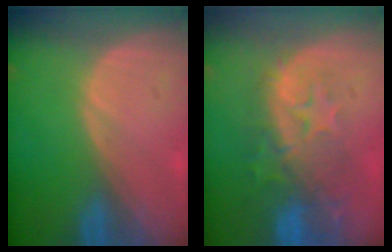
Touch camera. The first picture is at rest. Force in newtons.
{"total": 10.2, "press": 8.9, "slide": 5.0}